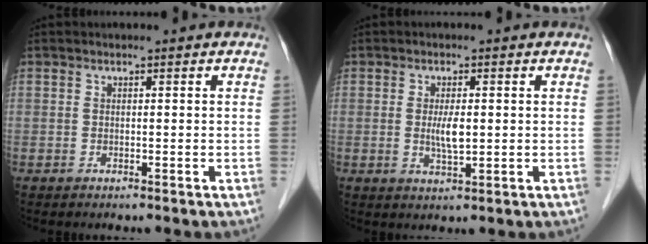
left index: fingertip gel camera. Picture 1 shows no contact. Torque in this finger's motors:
{"motor_torque": [0.59, 0.47, 0.21, 0.05]}